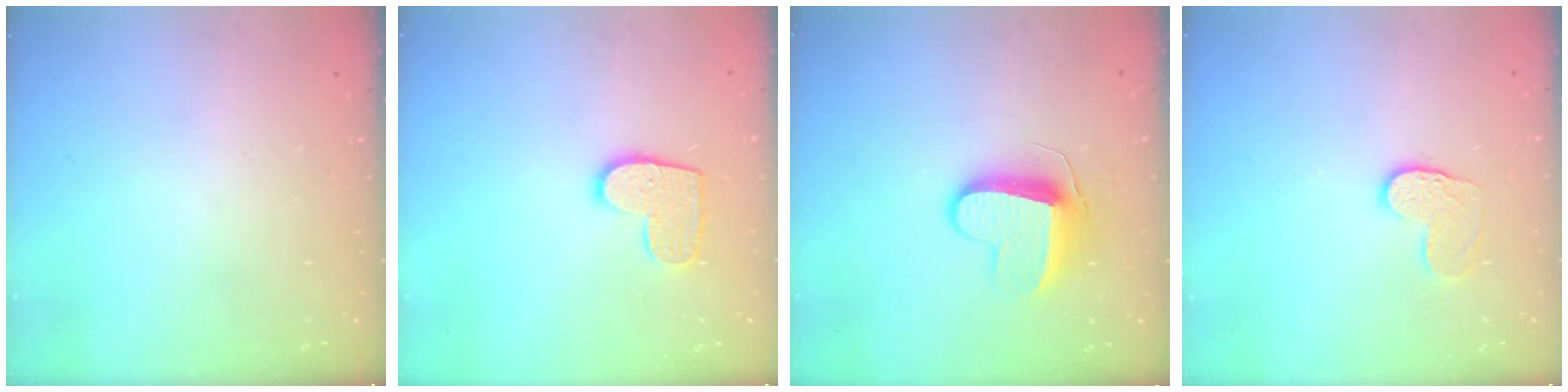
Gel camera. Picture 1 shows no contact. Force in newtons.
{"total": 9.9, "press": 9.9, "slide": 0.4}
{"total": 10.4, "press": 10.4, "slide": 0.5}
{"total": 7.6, "press": 7.6, "slide": 0.4}